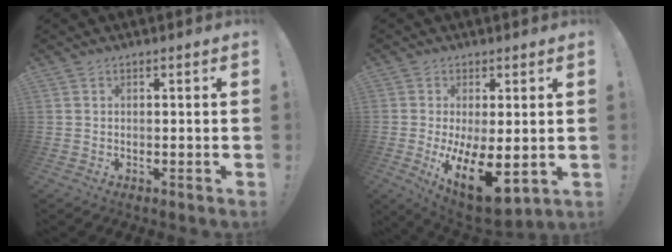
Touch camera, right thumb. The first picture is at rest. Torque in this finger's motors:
{"motor_torque": [-0.14, 0.93, 1.72, -0.43, 0.12]}